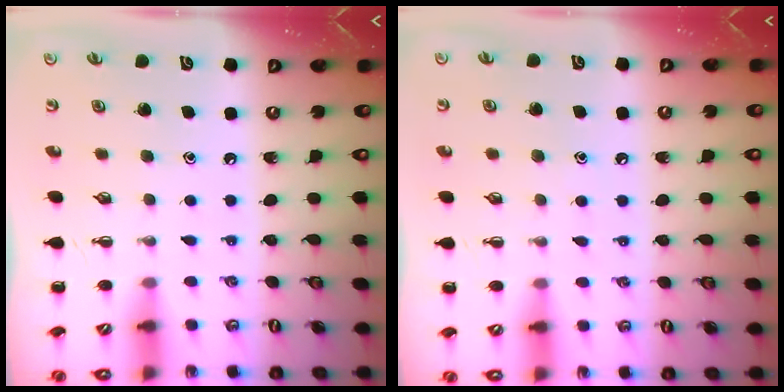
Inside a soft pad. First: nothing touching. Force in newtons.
{"total": 5.1, "press": 4.9, "slide": 1.4}